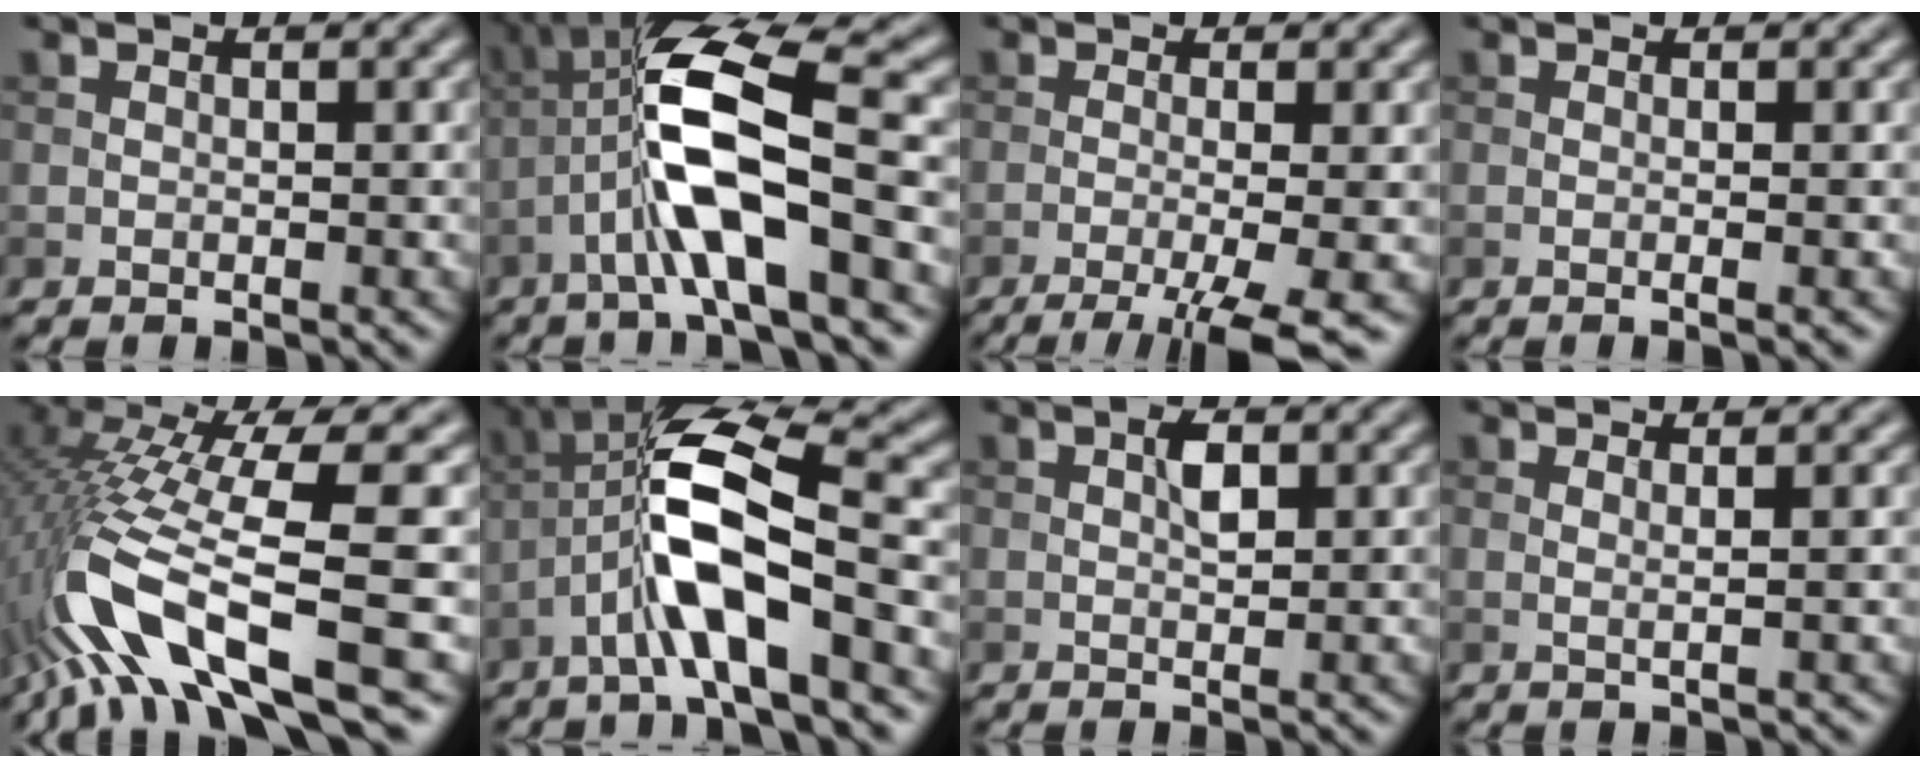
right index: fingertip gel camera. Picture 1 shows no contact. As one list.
[{"total": 9.7, "force": [-2.1, 2.4, 9.2], "torque": [-0.184, 0.016, -0.042]}, {"total": 6.5, "force": [-3.1, 1.4, 5.6], "torque": [-0.079, -0.010, -0.052]}, {"total": 1.5, "force": [-0.1, 0.5, 1.4], "torque": [-0.016, -0.002, -0.009]}, {"total": 12.9, "force": [-4.4, 3.3, 11.7], "torque": [-0.226, 0.006, -0.069]}, {"total": 9.3, "force": [-2.9, 2.4, 8.5], "torque": [-0.168, 0.015, -0.059]}, {"total": 1.9, "force": [0.5, 0.7, 1.7], "torque": [-0.032, 0.002, 0.009]}, {"total": 1.4, "force": [0.5, 0.4, 1.2], "torque": [-0.019, 0.000, 0.000]}]